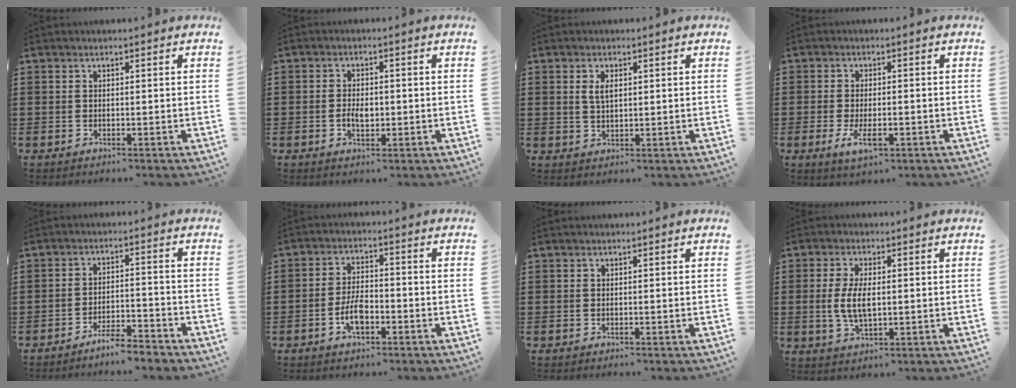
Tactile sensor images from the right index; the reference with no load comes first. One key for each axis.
{"total": 2.8, "fx": -0.5, "fy": 1.5, "fz": 2.3, "tx": -0.035, "ty": -0.002, "tz": -0.009}
{"total": 2.6, "fx": 0.8, "fy": 1.1, "fz": 2.1, "tx": -0.045, "ty": 0.006, "tz": 0.013}
{"total": 3.9, "fx": -1.4, "fy": 1.7, "fz": 3.2, "tx": -0.069, "ty": -0.003, "tz": -0.028}
{"total": 4.1, "fx": -4.0, "fy": 0.0, "fz": 0.9, "tx": -0.017, "ty": 0.005, "tz": -0.079}
{"total": 5.1, "fx": -2.1, "fy": 2.2, "fz": 4.1, "tx": -0.097, "ty": -0.003, "tz": -0.043}
{"total": 0.0}
{"total": 5.6, "fx": 0.0, "fy": 2.4, "fz": 5.0, "tx": -0.110, "ty": 0.001, "tz": -0.005}